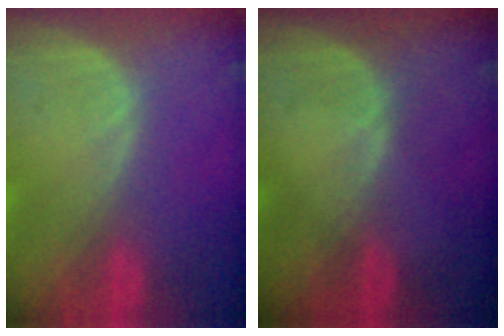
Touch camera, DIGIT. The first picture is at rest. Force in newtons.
{"total": 0.7, "press": 0.5, "slide": 0.5}